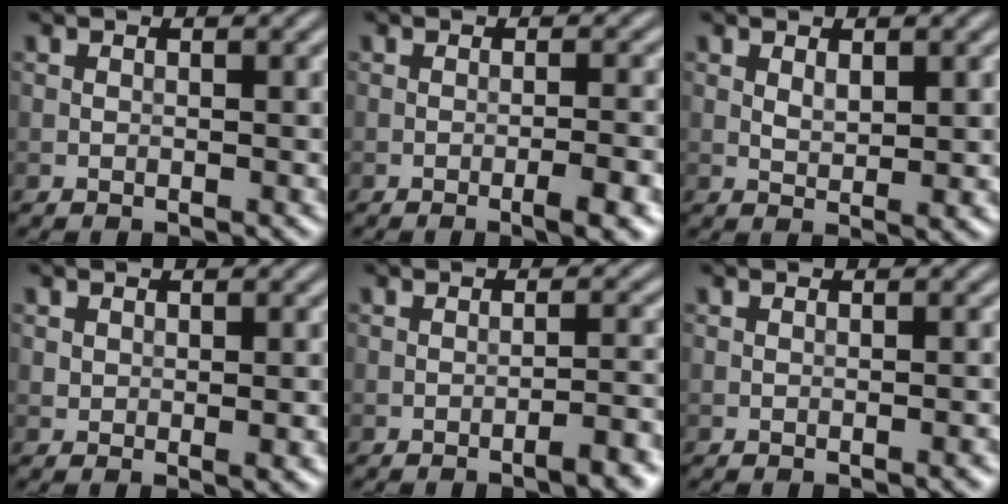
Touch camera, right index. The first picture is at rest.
{"total": 3.9, "force": [-1.7, 0.8, 3.5], "torque": [-0.047, 0.003, -0.026]}
{"total": 1.6, "force": [0.6, 0.7, 1.3], "torque": [-0.027, -0.004, 0.015]}
{"total": 1.7, "force": [-0.1, 0.9, 1.5], "torque": [-0.023, -0.003, 0.004]}
{"total": 3.4, "force": [-1.9, 0.6, 2.8], "torque": [-0.034, 0.012, -0.035]}
{"total": 1.1, "force": [-0.5, 0.2, 1.0], "torque": [-0.011, 0.001, -0.007]}